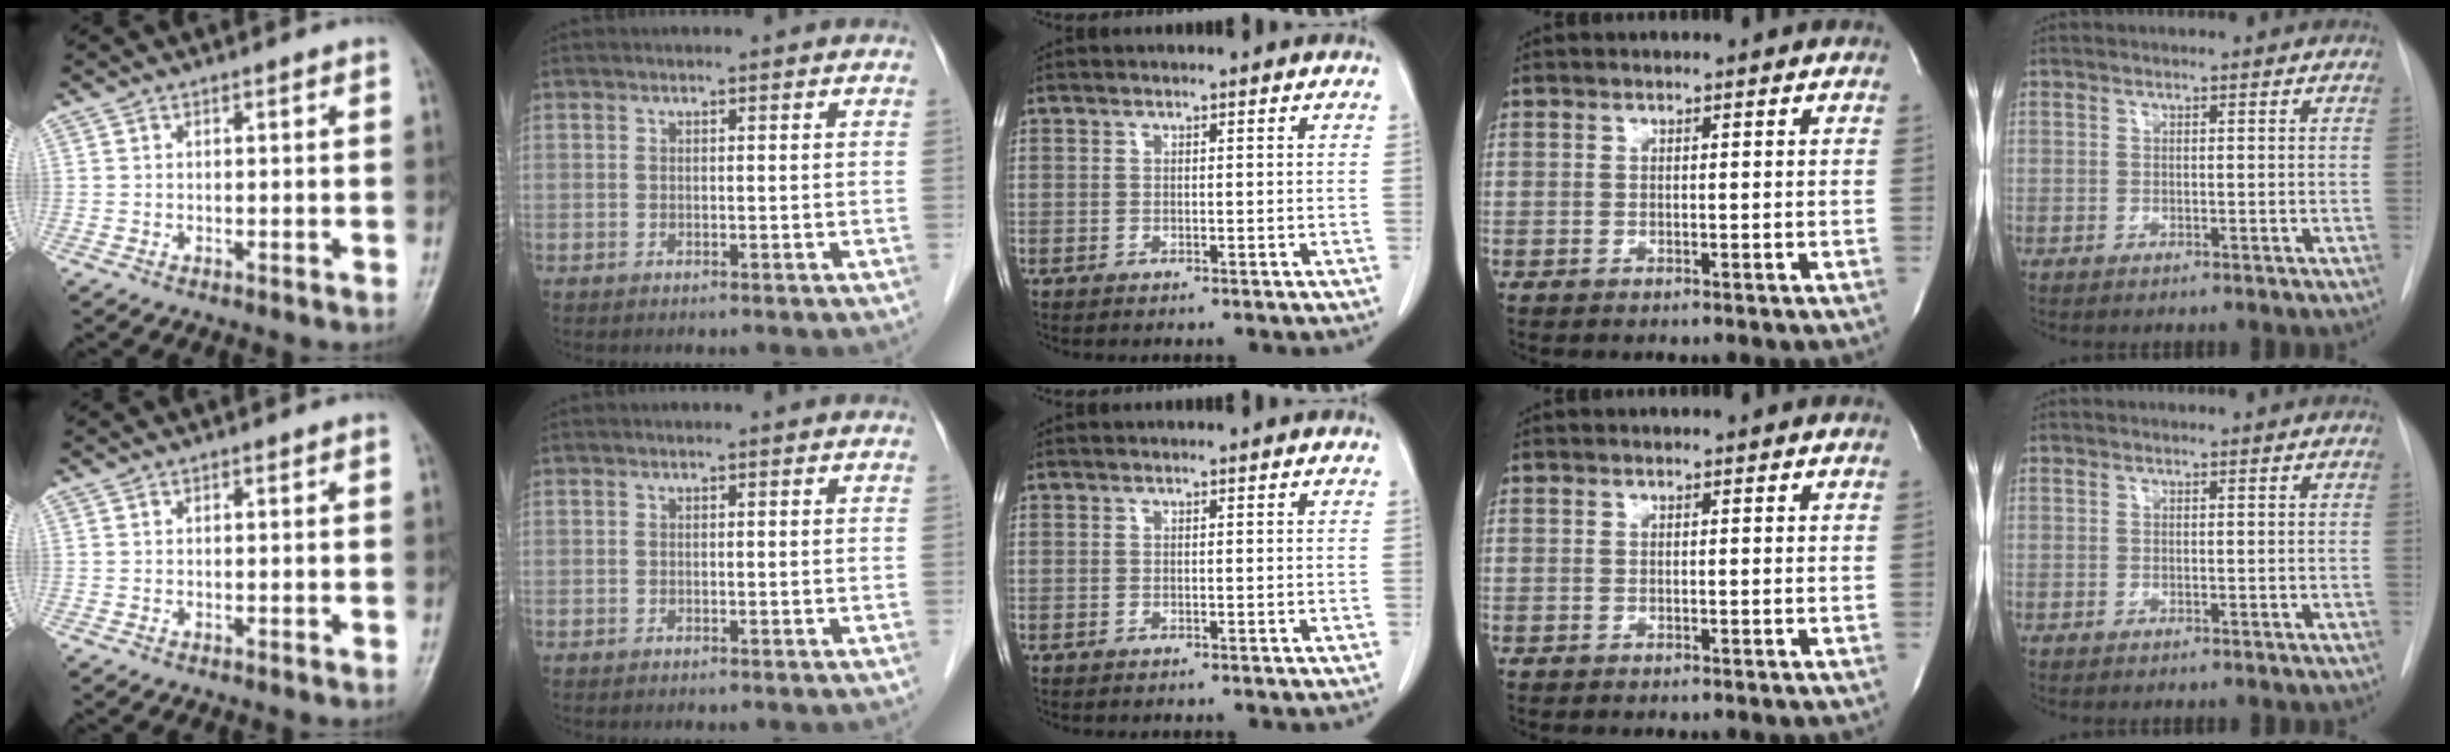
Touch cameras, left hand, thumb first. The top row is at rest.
{}